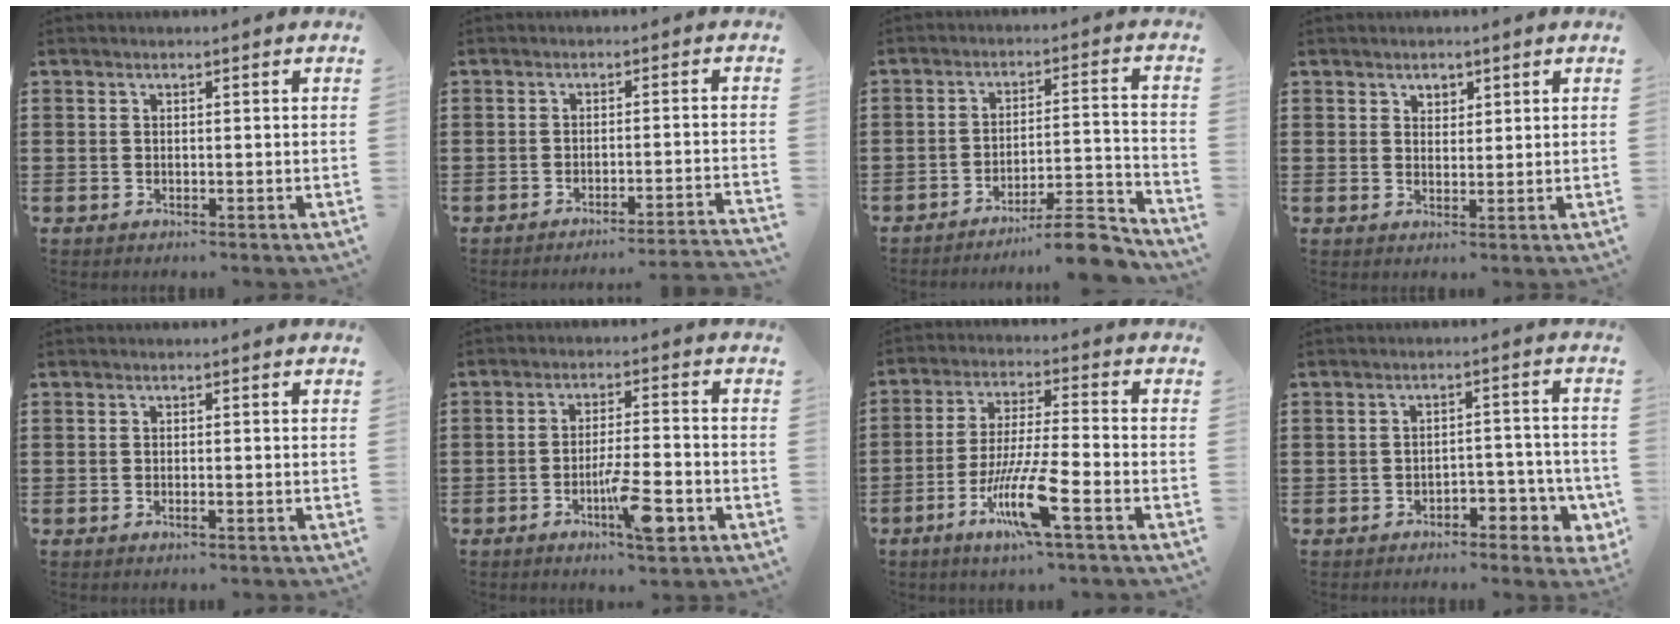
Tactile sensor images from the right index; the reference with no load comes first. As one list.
[{"total": 2.8, "force": [-2.5, -0.6, 1.0], "torque": [-0.020, -0.008, -0.052]}, {"total": 8.7, "force": [-7.8, 0.3, 3.9], "torque": [-0.053, 0.011, -0.148]}, {"total": 1.8, "force": [1.2, 1.2, 0.5], "torque": [-0.014, 0.007, 0.022]}, {"total": 0.6, "force": [-0.4, 0.1, 0.5], "torque": [-0.010, -0.003, -0.006]}, {"total": 7.8, "force": [-3.5, 1.6, 6.7], "torque": [-0.124, -0.002, -0.062]}, {"total": 10.8, "force": [-5.4, 1.1, 9.3], "torque": [-0.195, -0.009, -0.105]}, {"total": 4.1, "force": [-2.7, 2.2, 2.3], "torque": [-0.039, 0.012, -0.050]}]